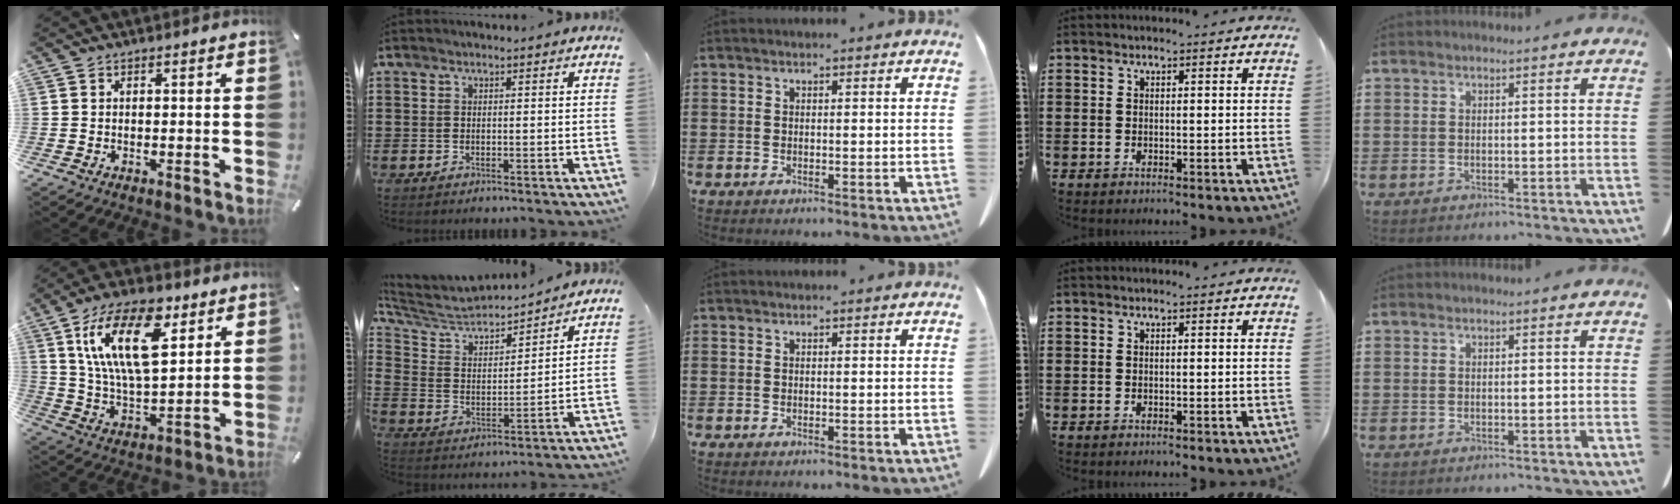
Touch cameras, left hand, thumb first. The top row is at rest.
{"thumb": {"total": 20.0, "force": [9.4, 9.6, 14.9], "torque": [-0.307, -0.023, 0.153]}, "index": {"total": 5.0, "force": [4.6, 1.4, 1.2], "torque": [-0.052, -0.035, 0.073]}}